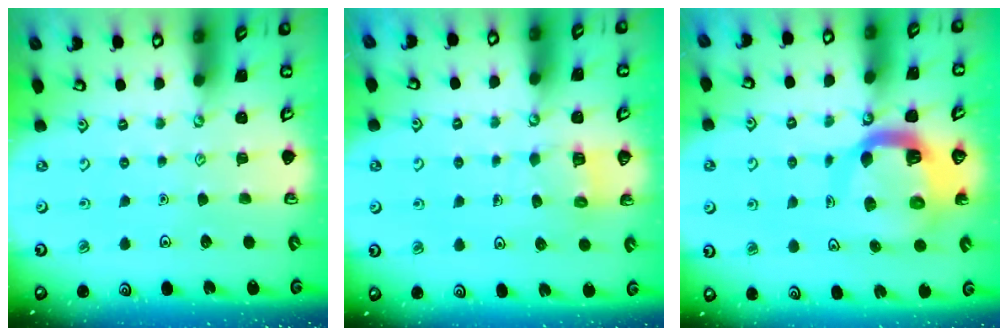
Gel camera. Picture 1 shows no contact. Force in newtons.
{"total": 4.7, "press": 4.7, "slide": 0.4}
{"total": 11.8, "press": 11.7, "slide": 1.4}